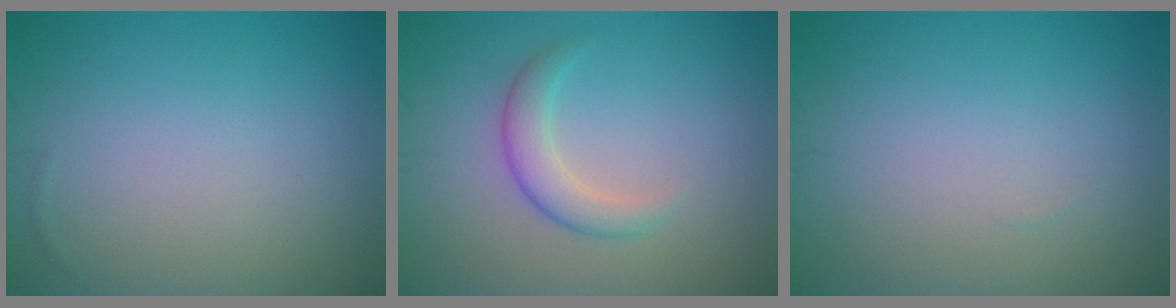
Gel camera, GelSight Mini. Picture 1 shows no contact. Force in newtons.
{"total": 2.5, "press": 2.5, "slide": 0.1}
{"total": 0.0}